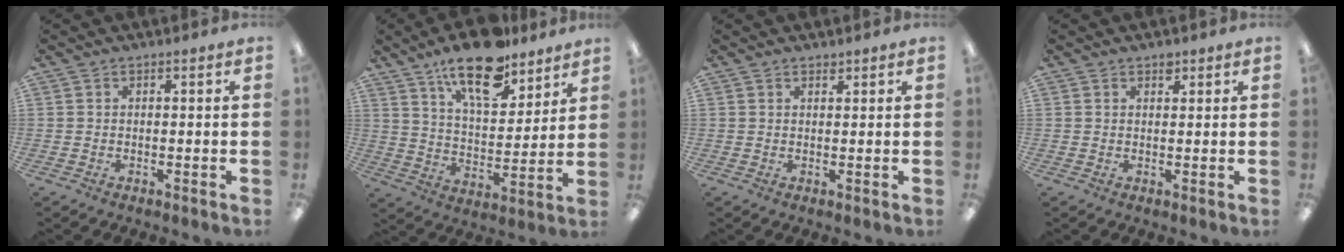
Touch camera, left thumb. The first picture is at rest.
{"total": 17.4, "force": [12.9, 6.8, 9.5], "torque": [-0.155, -0.069, 0.221]}
{"total": 1.1, "force": [1.0, 0.3, 0.2], "torque": [-0.005, -0.002, 0.020]}
{"total": 1.7, "force": [1.3, 0.9, 0.7], "torque": [0.002, -0.006, 0.020]}